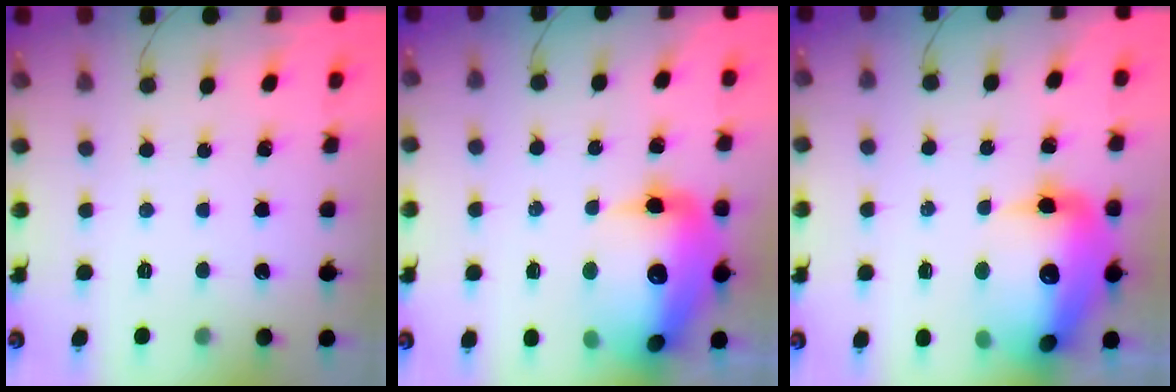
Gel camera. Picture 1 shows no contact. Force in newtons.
{"total": 22.3, "press": 21.8, "slide": 4.6}
{"total": 22.3, "press": 21.8, "slide": 4.6}